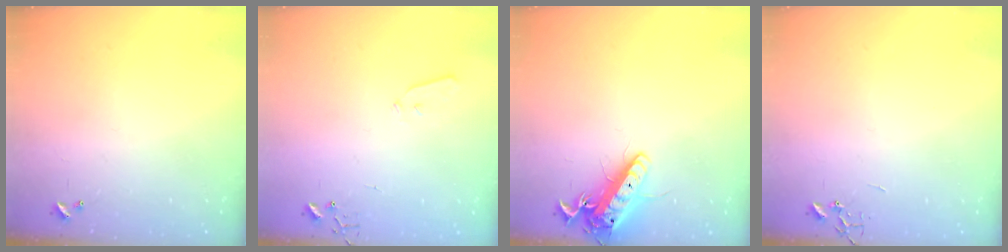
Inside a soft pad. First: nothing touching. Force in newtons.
{"total": 4.0, "press": 3.9, "slide": 0.6}
{"total": 13.5, "press": 13.3, "slide": 2.3}
{"total": 0.0}